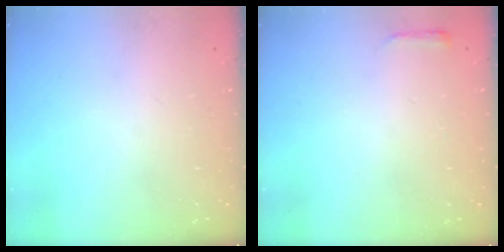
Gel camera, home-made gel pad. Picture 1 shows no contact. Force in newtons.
{"total": 2.4, "press": 2.3, "slide": 0.6}